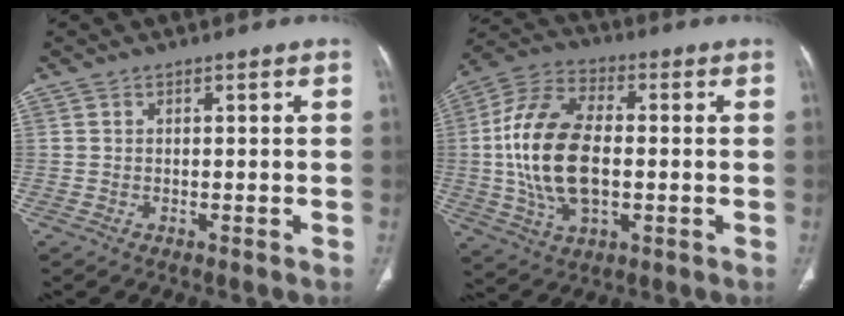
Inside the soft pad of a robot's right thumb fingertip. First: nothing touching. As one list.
[{"total": 17.9, "force": [-0.4, 10.0, 14.8], "torque": [-0.293, 0.016, -0.006]}]